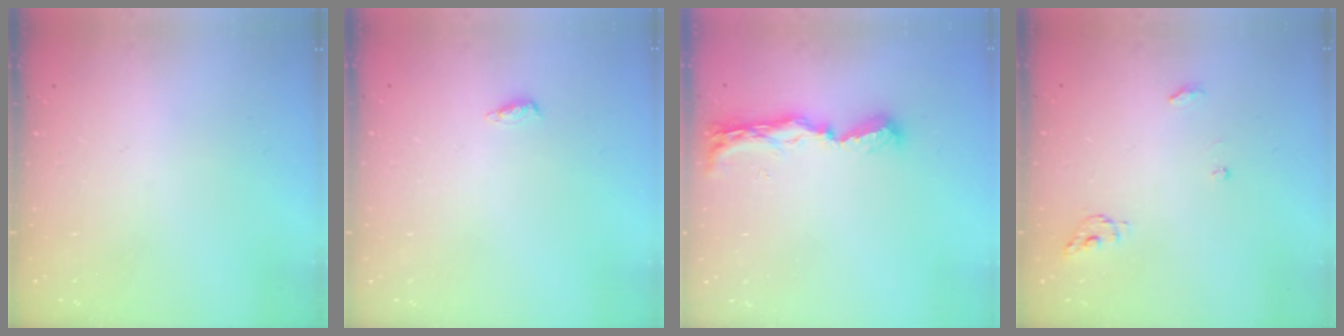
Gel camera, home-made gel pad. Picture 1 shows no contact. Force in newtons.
{"total": 4.9, "press": 4.4, "slide": 2.0}
{"total": 8.7, "press": 8.7, "slide": 0.3}
{"total": 4.6, "press": 4.6, "slide": 0.3}